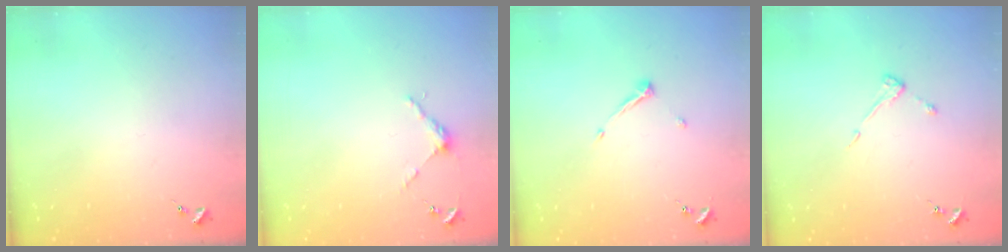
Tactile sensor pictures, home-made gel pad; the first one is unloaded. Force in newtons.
{"total": 3.9, "press": 3.9, "slide": 0.2}
{"total": 5.8, "press": 5.8, "slide": 0.7}
{"total": 4.7, "press": 4.7, "slide": 0.6}